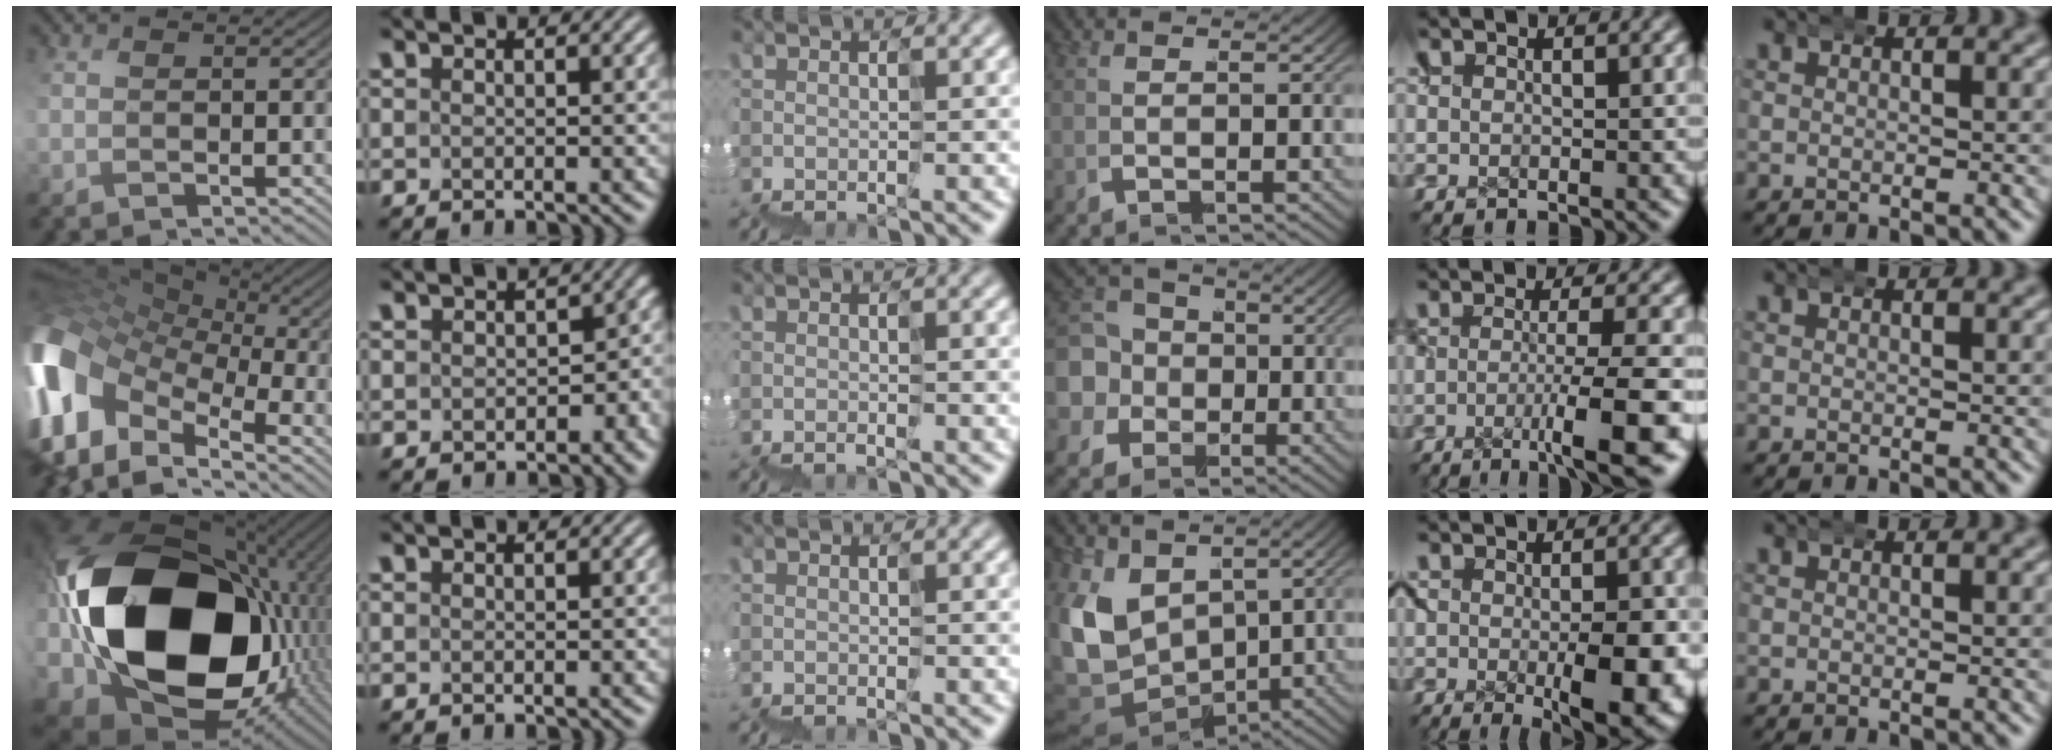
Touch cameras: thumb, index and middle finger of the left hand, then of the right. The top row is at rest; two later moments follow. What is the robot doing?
{"motion": "wrap", "object": "ethernet cable"}